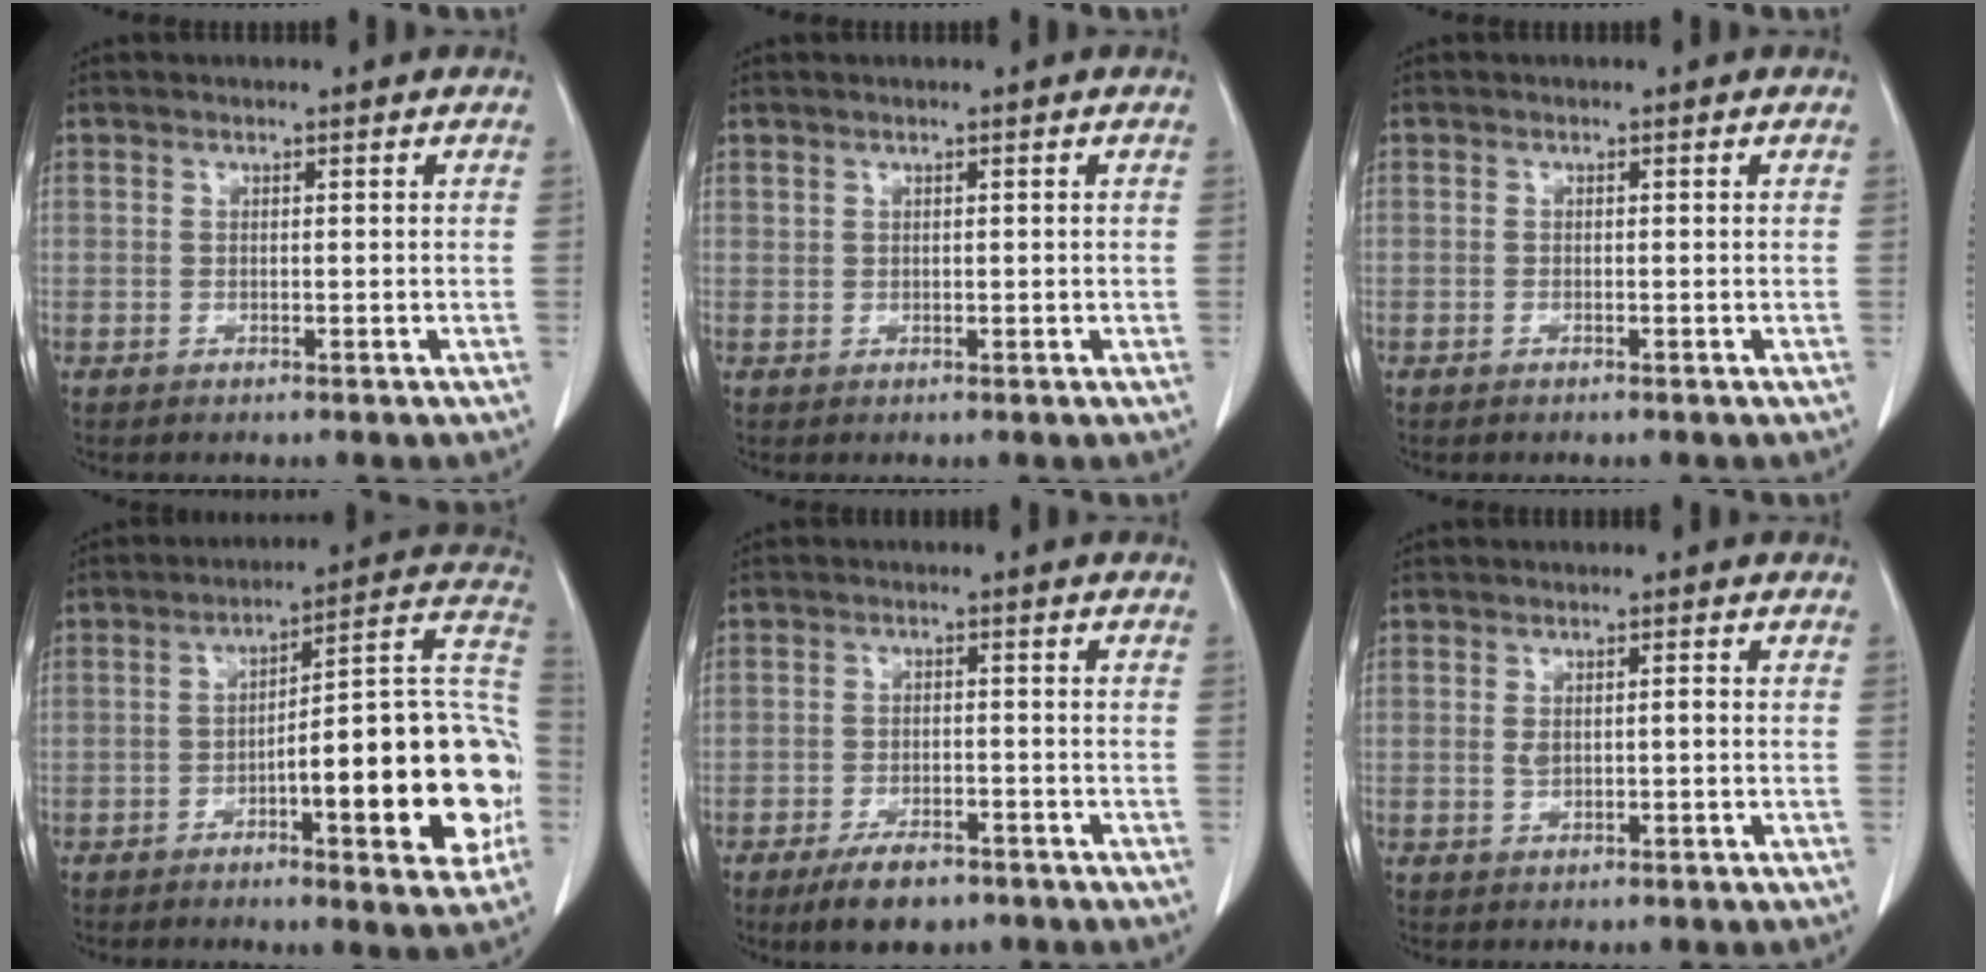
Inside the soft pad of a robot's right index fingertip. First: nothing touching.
{"total": 0.7, "force": [0.4, 0.3, 0.3], "torque": [-0.003, -0.001, 0.010]}
{"total": 0.0}
{"total": 20.9, "force": [-4.7, 3.9, 19.9], "torque": [-0.209, 0.035, -0.058]}
{"total": 6.1, "force": [-4.4, 2.4, 3.4], "torque": [-0.061, -0.002, -0.069]}
{"total": 2.1, "force": [-0.1, 0.9, 1.9], "torque": [-0.039, 0.008, 0.004]}